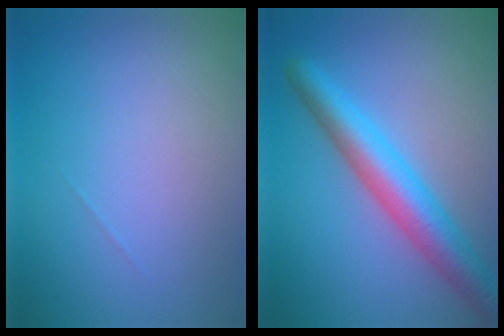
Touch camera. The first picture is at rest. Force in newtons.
{"total": 5.6, "press": 5.6, "slide": 0.1}